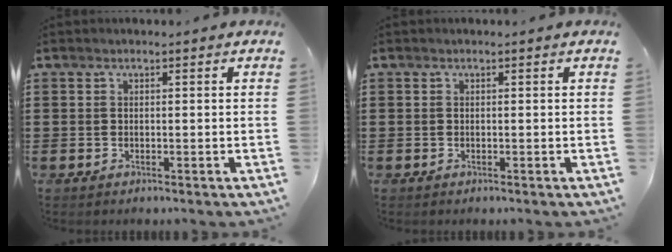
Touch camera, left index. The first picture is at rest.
{"total": 0.0}